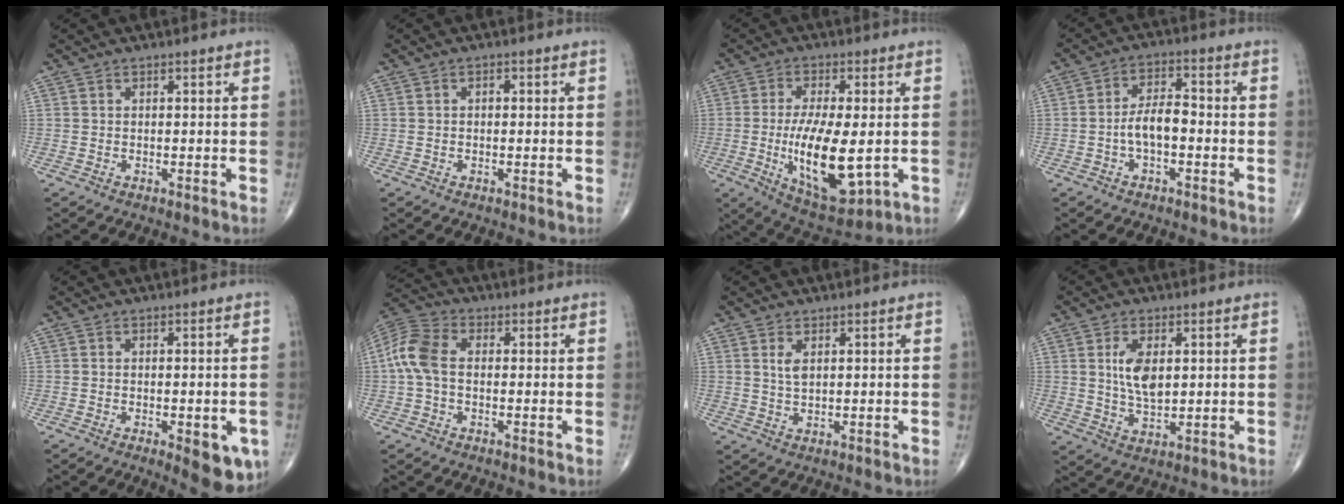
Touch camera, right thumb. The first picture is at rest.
{"total": 0.8, "force": [0.0, 0.5, 0.6], "torque": [-0.002, 0.002, -0.004]}
{"total": 18.5, "force": [-2.6, 7.5, 16.7], "torque": [-0.291, -0.016, -0.028]}
{"total": 6.1, "force": [-1.6, 2.9, 5.1], "torque": [-0.089, 0.027, -0.033]}
{"total": 8.2, "force": [-3.0, 3.0, 7.0], "torque": [-0.068, -0.005, -0.031]}
{"total": 8.1, "force": [-0.1, 5.1, 6.3], "torque": [-0.139, 0.022, -0.014]}
{"total": 2.4, "force": [0.9, 1.1, 2.0], "torque": [-0.035, -0.005, 0.021]}
{"total": 7.0, "force": [1.5, 3.6, 5.8], "torque": [-0.098, -0.010, 0.033]}